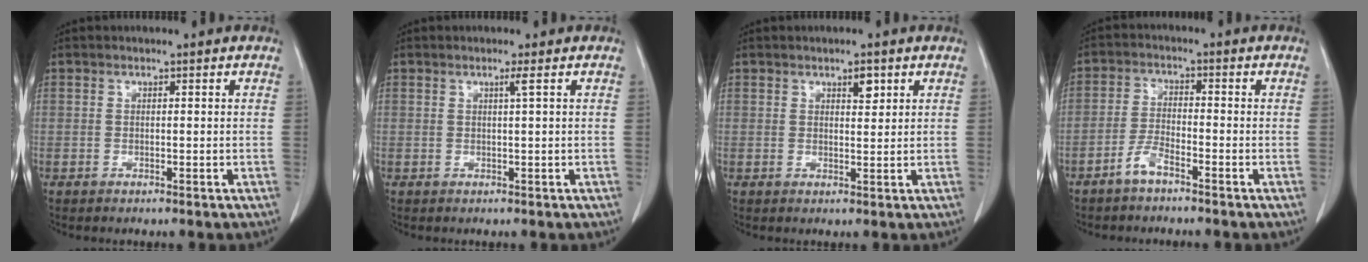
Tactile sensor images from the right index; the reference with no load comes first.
{"total": 1.0, "force": [0.4, -0.4, 0.8], "torque": [-0.021, -0.003, 0.011]}
{"total": 2.1, "force": [1.2, 0.8, 1.6], "torque": [-0.024, -0.004, 0.019]}
{"total": 3.5, "force": [-2.6, 0.6, 2.2], "torque": [-0.048, 0.003, -0.052]}